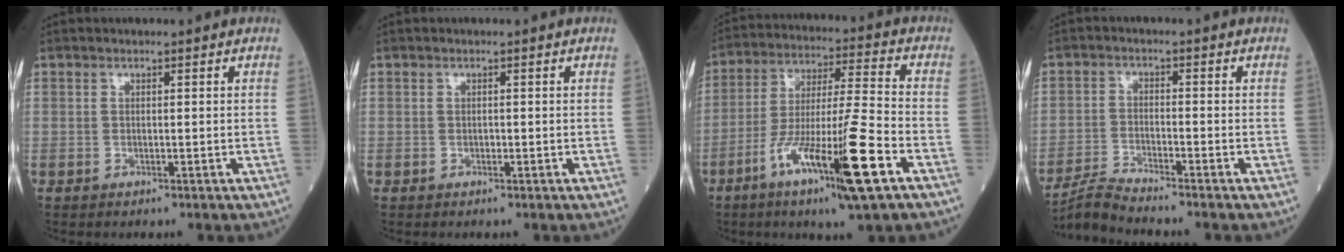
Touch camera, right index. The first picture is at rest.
{"total": 0.0}
{"total": 16.6, "force": [-7.7, 0.2, 14.6], "torque": [-0.280, -0.024, -0.132]}
{"total": 5.0, "force": [-4.6, -1.7, 0.7], "torque": [-0.022, -0.022, -0.091]}